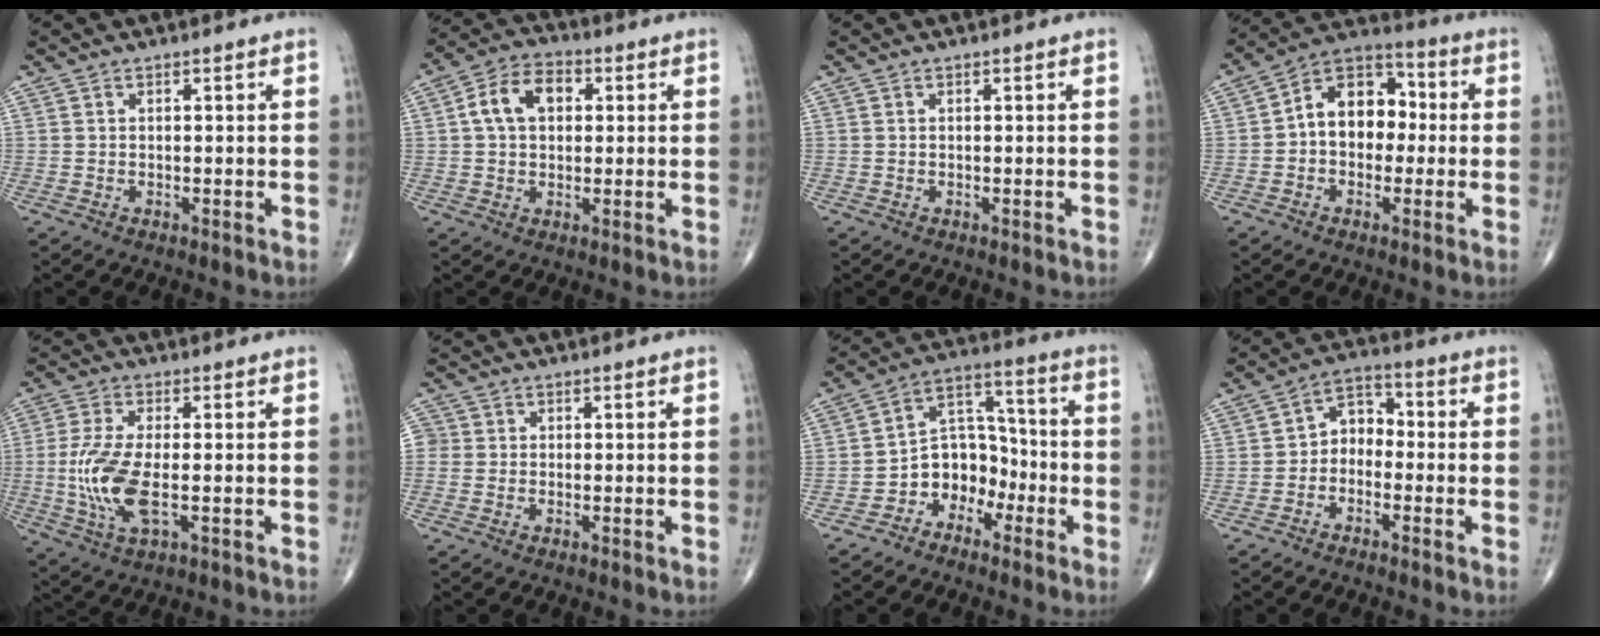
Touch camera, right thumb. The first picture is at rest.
{"total": 8.8, "force": [1.7, 5.7, 6.5], "torque": [-0.112, 0.020, 0.024]}
{"total": 0.0}
{"total": 12.0, "force": [0.0, 8.6, 8.4], "torque": [-0.096, 0.040, -0.017]}
{"total": 10.4, "force": [-1.4, 4.0, 9.5], "torque": [-0.222, -0.008, -0.026]}
{"total": 2.5, "force": [-0.1, 2.4, 0.5], "torque": [0.007, 0.009, -0.006]}
{"total": 9.2, "force": [-4.4, 7.2, 3.8], "torque": [-0.015, 0.073, -0.091]}
{"total": 5.8, "force": [-1.6, 4.4, 3.4], "torque": [-0.032, 0.034, -0.047]}